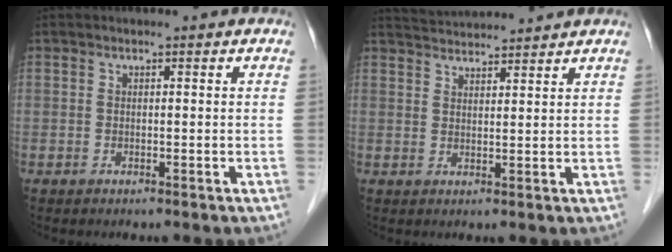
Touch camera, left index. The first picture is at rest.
{"total": 6.6, "force": [6.5, -0.5, 1.1], "torque": [-0.028, 0.029, 0.102]}